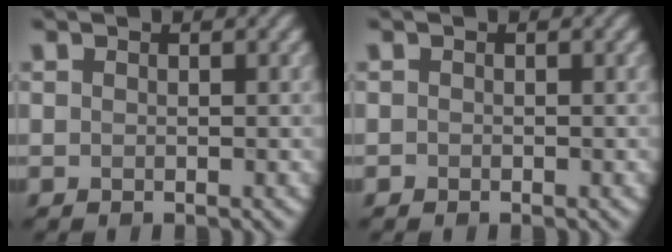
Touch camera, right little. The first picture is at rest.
{"total": 0.0}